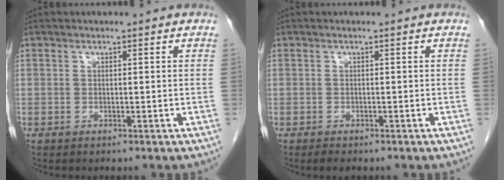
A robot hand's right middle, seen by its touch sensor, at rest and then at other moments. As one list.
[{"total": 1.3, "force": [-1.0, 0.3, 0.7], "torque": [-0.013, -0.003, -0.014]}]